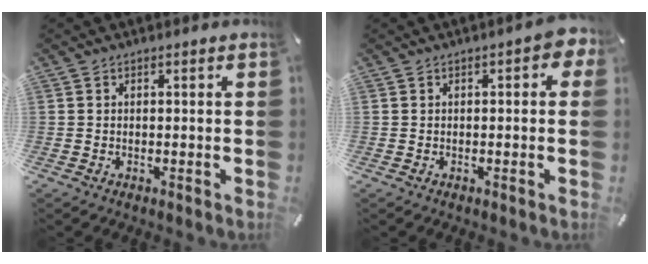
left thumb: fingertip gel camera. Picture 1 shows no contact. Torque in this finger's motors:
{"motor_torque": [1.00, 0.96, 0.48, 0.04, 0.02]}